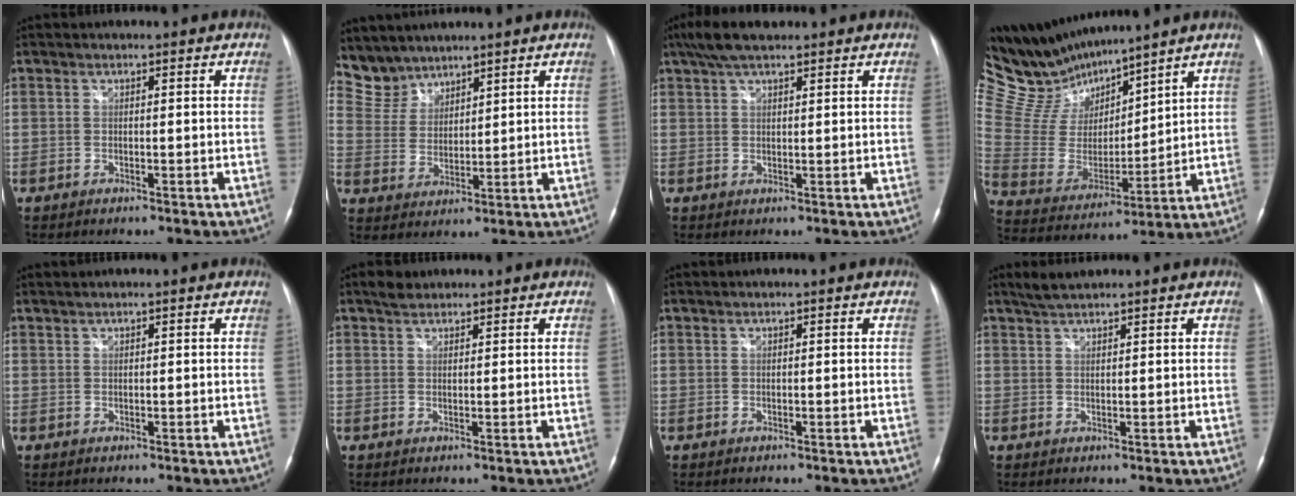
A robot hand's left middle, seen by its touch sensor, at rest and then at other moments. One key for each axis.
{"total": 5.9, "fx": 5.5, "fy": 2.1, "fz": -0.4, "tx": 0.000, "ty": 0.012, "tz": 0.125}
{"total": 5.9, "fx": 4.6, "fy": 1.4, "fz": 3.4, "tx": -0.071, "ty": 0.024, "tz": 0.086}
{"total": 14.3, "fx": 13.6, "fy": 2.4, "fz": 4.0, "tx": -0.099, "ty": 0.006, "tz": 0.277}
{"total": 0.7, "fx": 0.7, "fy": -0.1, "fz": 0.2, "tx": -0.006, "ty": 0.008, "tz": 0.019}
{"total": 1.9, "fx": 1.7, "fy": 0.9, "fz": 0.4, "tx": -0.013, "ty": 0.007, "tz": 0.029}
{"total": 0.0}
{"total": 2.6, "fx": 2.4, "fy": 0.1, "fz": 1.1, "tx": -0.027, "ty": 0.006, "tz": 0.049}